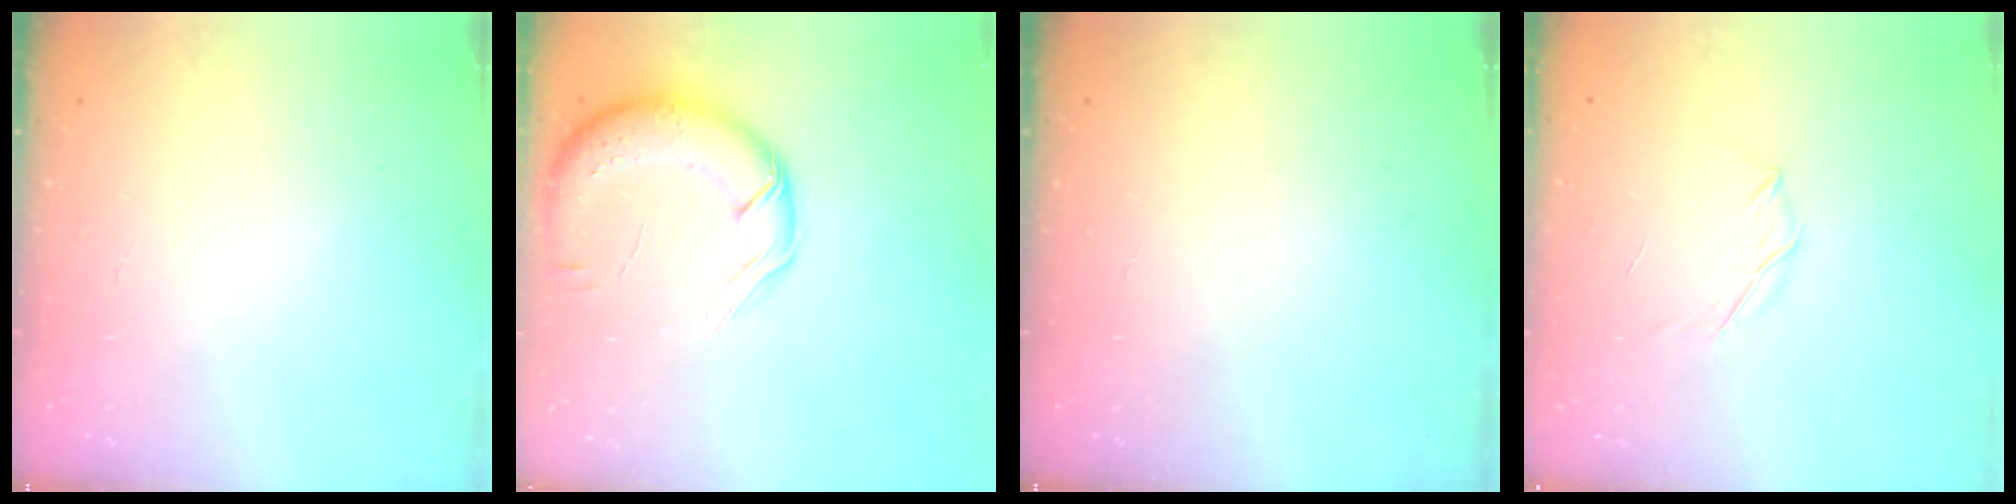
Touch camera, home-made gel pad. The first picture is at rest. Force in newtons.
{"total": 14.4, "press": 14.0, "slide": 3.5}
{"total": 0.0}
{"total": 3.8, "press": 3.7, "slide": 0.9}